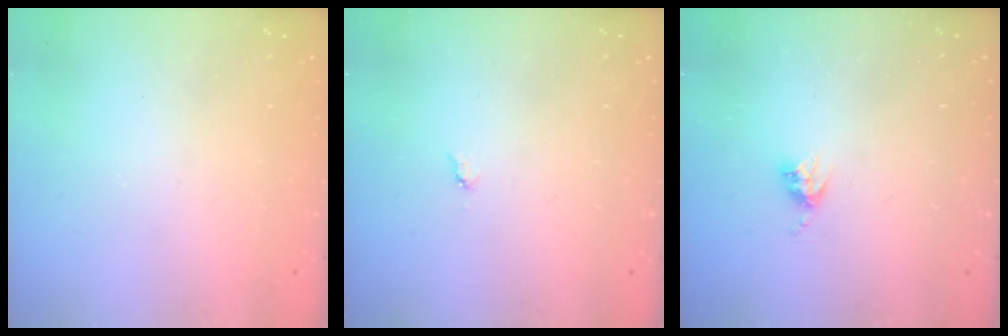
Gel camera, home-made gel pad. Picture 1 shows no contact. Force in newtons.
{"total": 3.9, "press": 3.8, "slide": 0.5}
{"total": 5.2, "press": 5.2, "slide": 0.6}